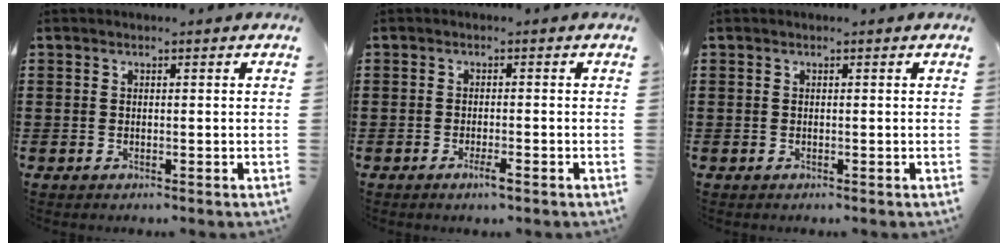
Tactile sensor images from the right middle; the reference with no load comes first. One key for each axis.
{"total": 2.0, "fx": -1.1, "fy": 0.2, "fz": 1.6, "tx": -0.026, "ty": -0.001, "tz": -0.020}
{"total": 0.0}